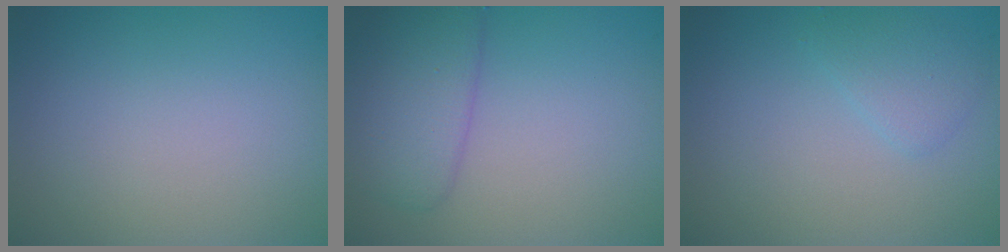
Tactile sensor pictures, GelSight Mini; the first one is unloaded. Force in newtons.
{"total": 3.8, "press": 3.8, "slide": 0.2}
{"total": 1.6, "press": 1.6, "slide": 0.0}